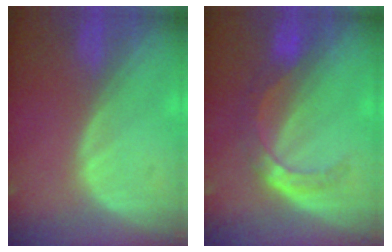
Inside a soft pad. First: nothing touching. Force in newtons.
{"total": 5.6, "press": 5.2, "slide": 2.1}